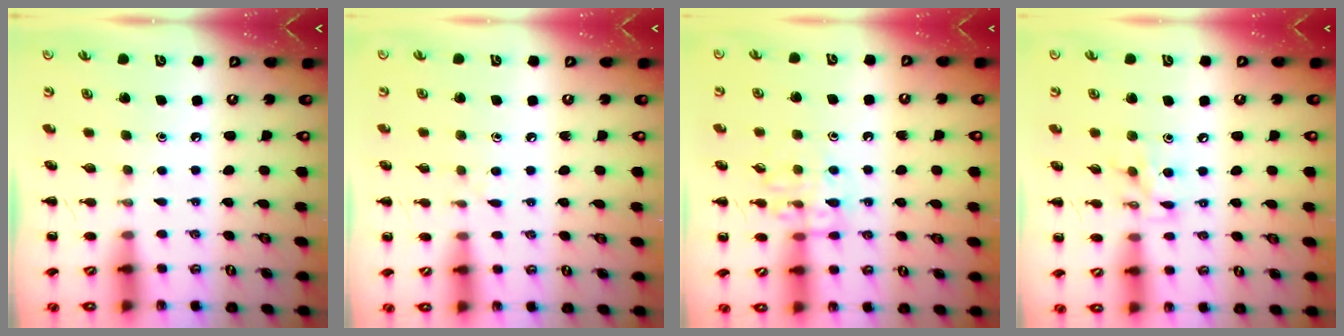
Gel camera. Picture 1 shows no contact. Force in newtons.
{"total": 3.9, "press": 3.5, "slide": 1.8}
{"total": 11.2, "press": 11.2, "slide": 0.7}
{"total": 8.7, "press": 8.6, "slide": 0.6}